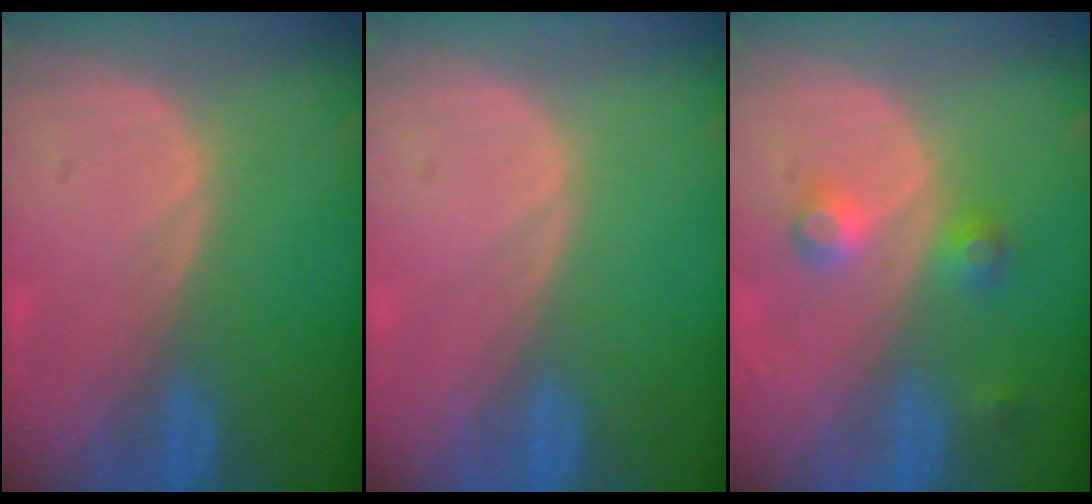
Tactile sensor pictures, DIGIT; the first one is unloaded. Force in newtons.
{"total": 0.0}
{"total": 3.7, "press": 3.7, "slide": 0.5}